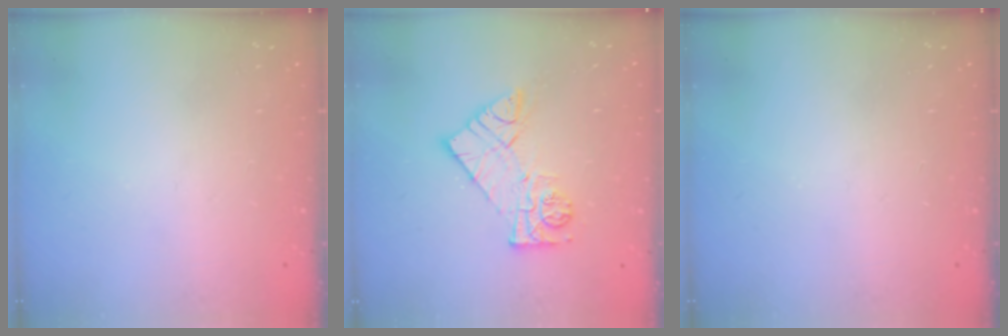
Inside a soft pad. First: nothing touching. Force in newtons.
{"total": 11.2, "press": 11.2, "slide": 0.8}
{"total": 0.0}